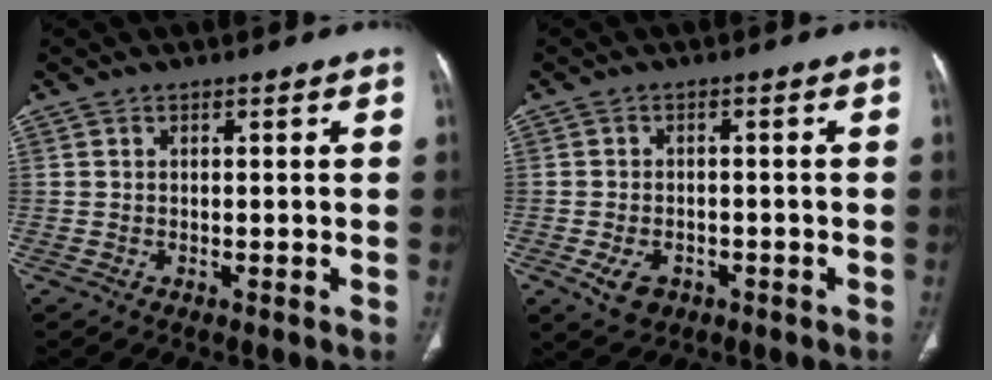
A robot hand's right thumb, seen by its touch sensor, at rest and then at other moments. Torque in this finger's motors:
{"motor_torque": [-0.30, 0.48, 0.42, 0.39, 0.00]}